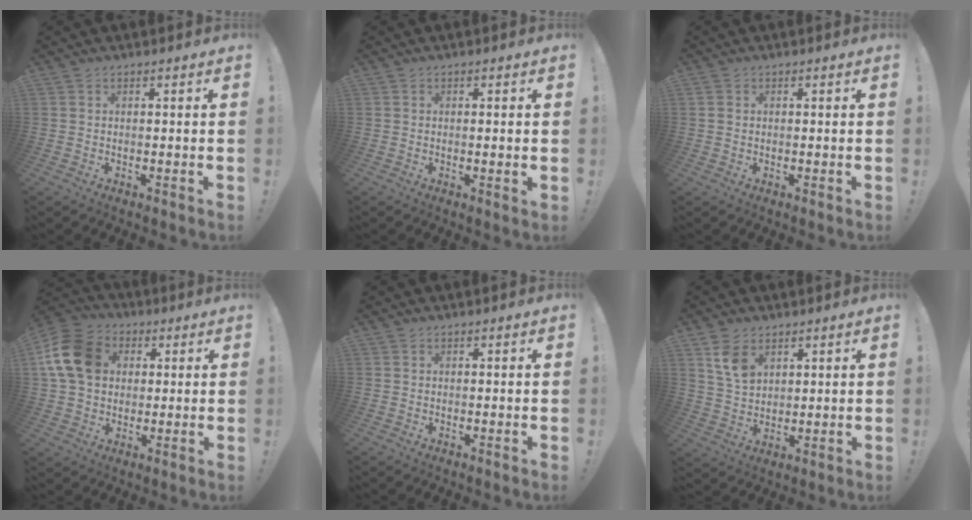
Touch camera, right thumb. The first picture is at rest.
{"total": 1.4, "force": [0.2, -0.1, 1.4], "torque": [-0.018, -0.004, 0.001]}
{"total": 1.0, "force": [0.2, 1.0, 0.3], "torque": [-0.007, 0.004, 0.006]}
{"total": 16.1, "force": [3.8, 12.7, 9.2], "torque": [-0.160, 0.000, 0.078]}
{"total": 0.0}
{"total": 8.1, "force": [4.3, 5.2, 4.5], "torque": [-0.068, -0.016, 0.082]}